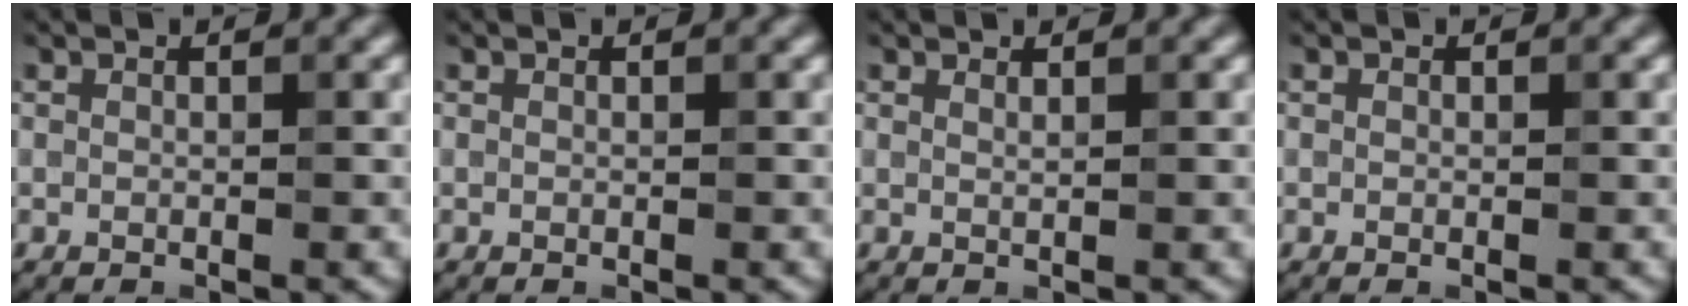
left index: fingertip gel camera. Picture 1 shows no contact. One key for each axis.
{"total": 0.0}
{"total": 0.6, "fx": 0.5, "fy": 0.2, "fz": 0.3, "tx": 0.000, "ty": -0.002, "tz": 0.008}
{"total": 0.0}